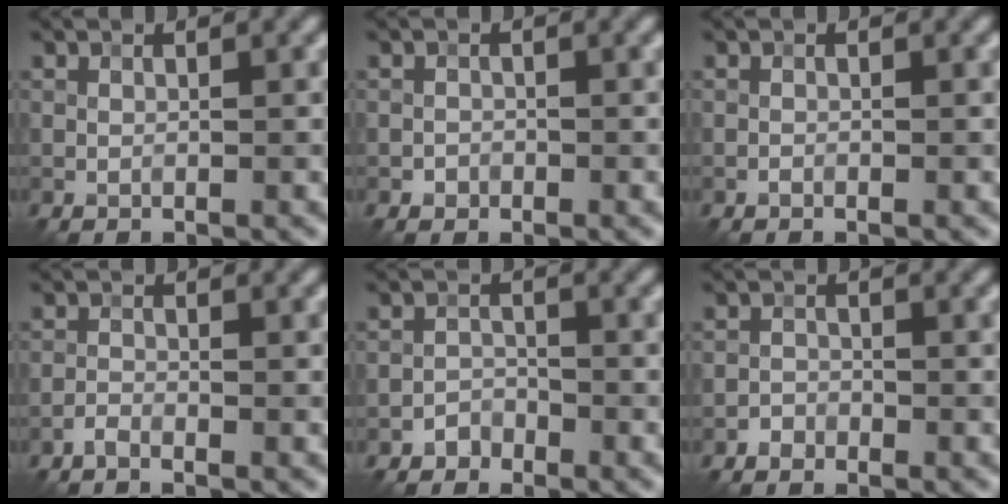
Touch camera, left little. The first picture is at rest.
{"total": 0.8, "force": [-0.4, 0.6, 0.0], "torque": [0.006, -0.001, -0.008]}
{"total": 0.0}
{"total": 0.9, "force": [-0.8, 0.1, 0.4], "torque": [-0.008, 0.002, -0.020]}
{"total": 1.5, "force": [-1.2, 0.9, 0.1], "torque": [0.006, 0.009, -0.021]}
{"total": 1.1, "force": [-0.8, 0.7, 0.1], "torque": [0.003, 0.004, -0.014]}